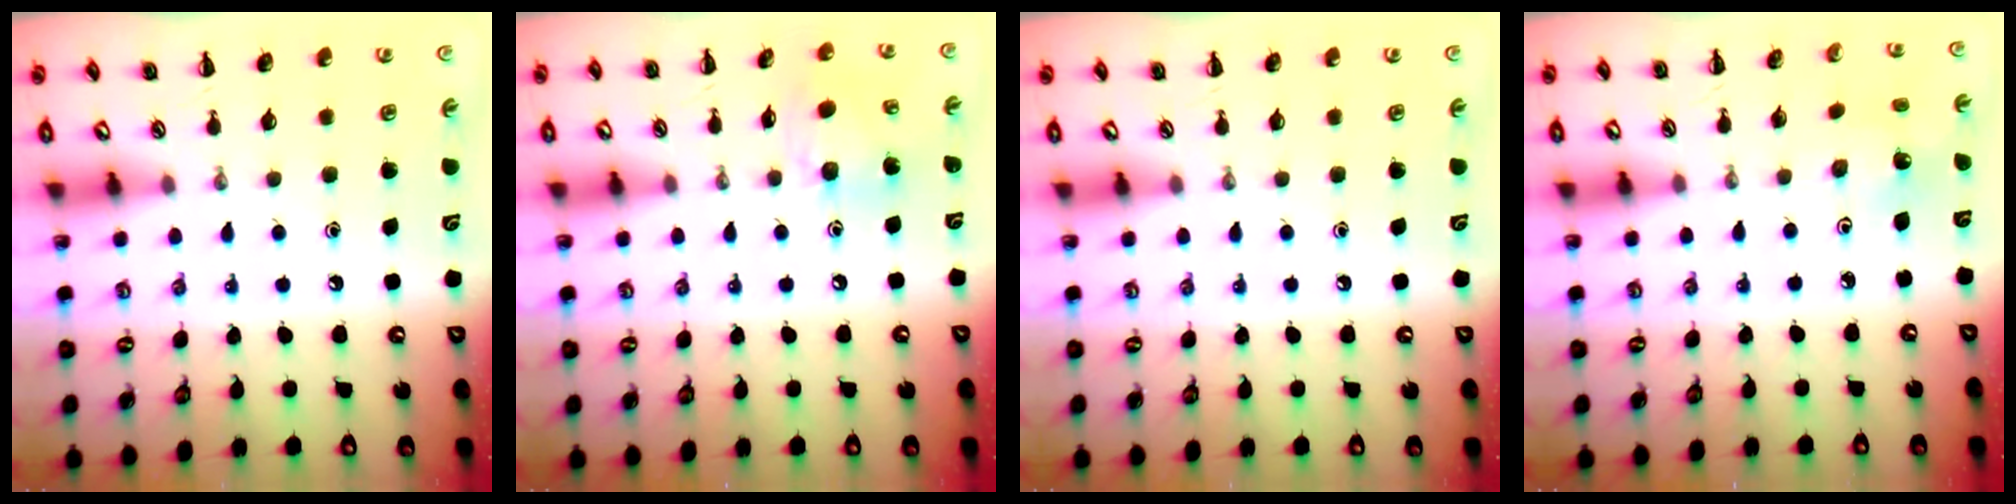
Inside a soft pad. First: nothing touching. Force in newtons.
{"total": 8.5, "press": 8.5, "slide": 0.8}
{"total": 0.0}
{"total": 1.5, "press": 1.4, "slide": 0.5}